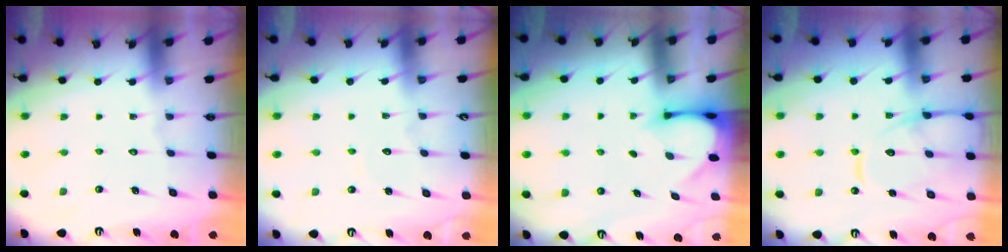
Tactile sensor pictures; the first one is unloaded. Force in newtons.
{"total": 3.5, "press": 3.5, "slide": 0.3}
{"total": 2.9, "press": 2.9, "slide": 0.3}
{"total": 13.1, "press": 13.0, "slide": 1.2}